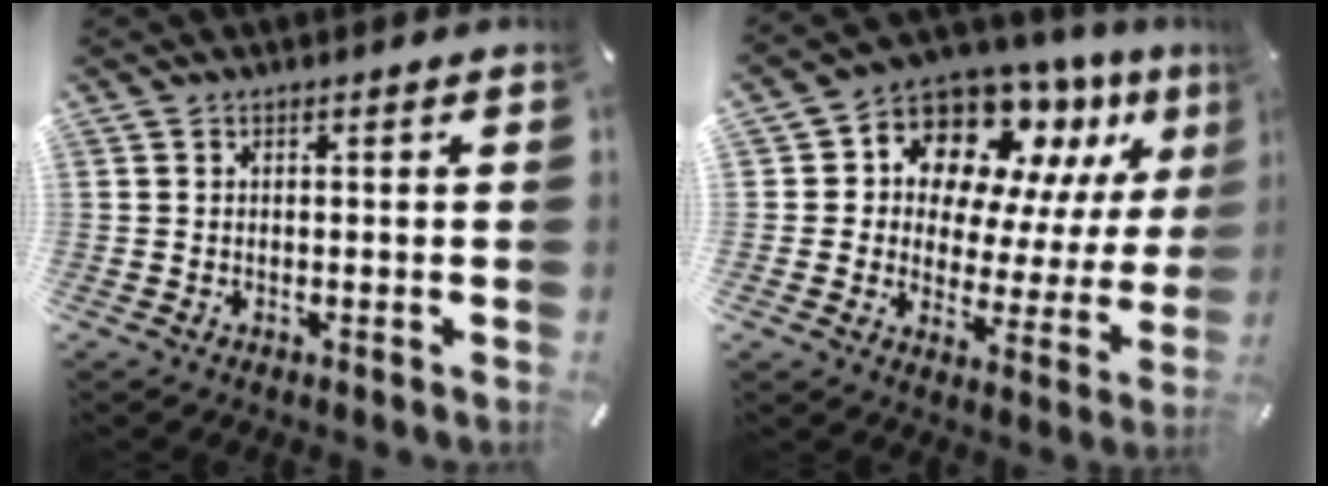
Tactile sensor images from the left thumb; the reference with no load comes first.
{"total": 13.6, "force": [10.0, 7.7, 5.0], "torque": [-0.089, -0.092, 0.181]}